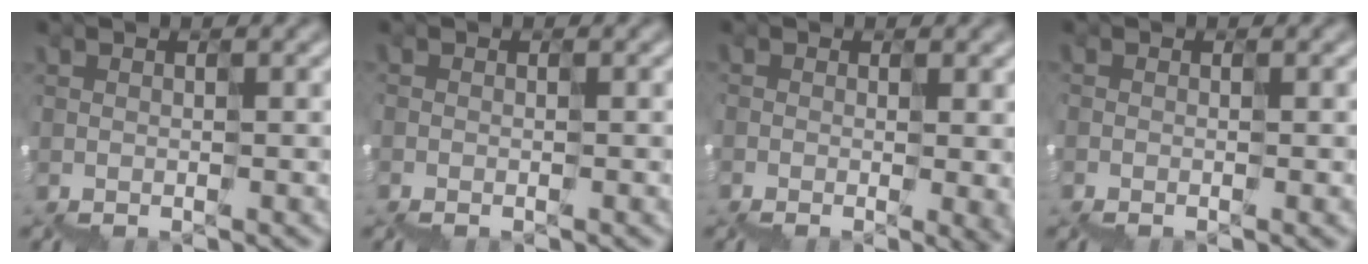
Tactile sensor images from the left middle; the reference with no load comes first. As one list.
[{"total": 0.5, "force": [-0.5, -0.1, -0.2], "torque": [-0.004, 0.001, -0.012]}, {"total": 5.7, "force": [-0.6, 2.7, 5.0], "torque": [-0.079, -0.005, 0.003]}, {"total": 0.9, "force": [-0.4, 0.3, 0.8], "torque": [-0.012, 0.000, -0.008]}]